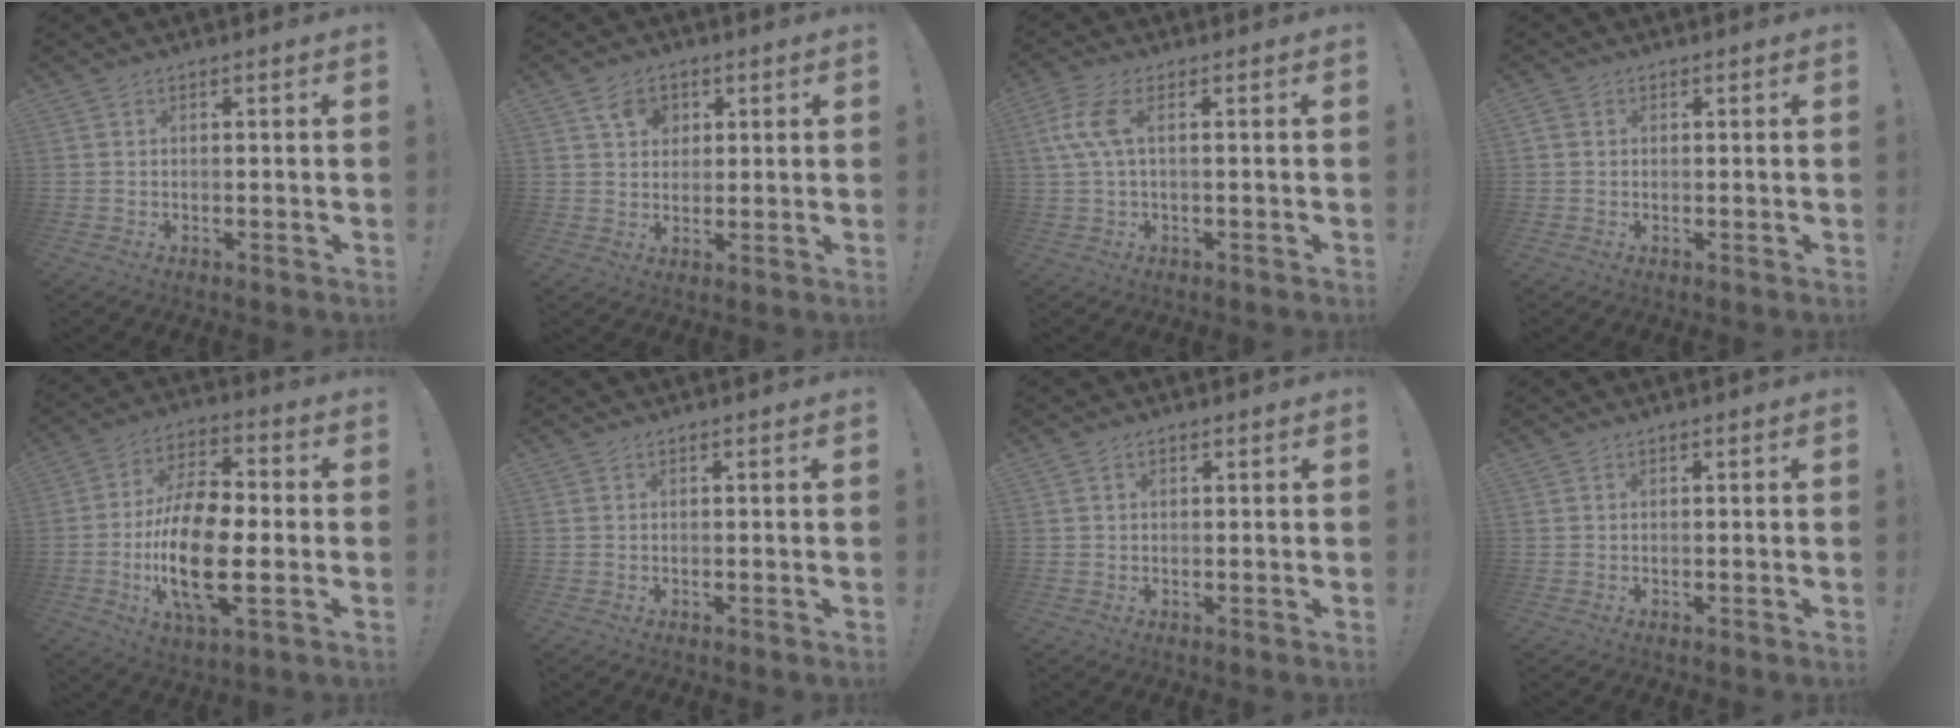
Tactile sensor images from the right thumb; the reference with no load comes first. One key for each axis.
{"total": 6.6, "fx": 2.8, "fy": 5.1, "fz": 3.1, "tx": -0.046, "ty": -0.001, "tz": 0.051}
{"total": 7.1, "fx": 1.2, "fy": 2.2, "fz": 6.6, "tx": -0.147, "ty": -0.003, "tz": 0.022}
{"total": 1.4, "fx": 0.5, "fy": 1.2, "fz": 0.6, "tx": -0.010, "ty": 0.003, "tz": 0.009}
{"total": 19.5, "fx": -3.9, "fy": 9.0, "fz": 16.8, "tx": -0.332, "ty": 0.003, "tz": -0.066}
{"total": 0.0}
{"total": 0.9, "fx": 0.4, "fy": 0.6, "fz": 0.5, "tx": -0.002, "ty": -0.001, "tz": 0.006}
{"total": 0.0}